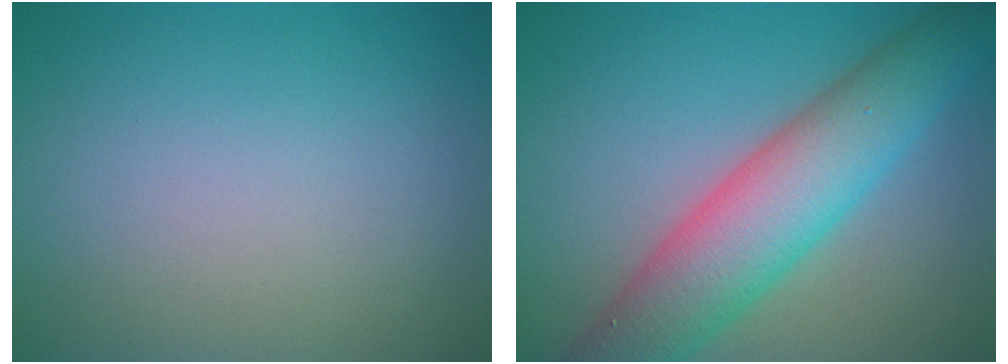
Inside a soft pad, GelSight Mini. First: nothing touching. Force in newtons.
{"total": 8.4, "press": 8.4, "slide": 0.3}